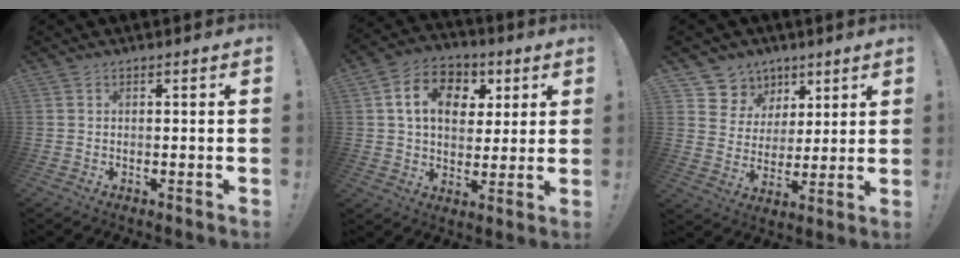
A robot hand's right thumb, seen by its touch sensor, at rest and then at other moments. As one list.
[{"total": 13.6, "force": [4.4, 10.4, 7.7], "torque": [-0.110, -0.007, 0.085]}, {"total": 9.0, "force": [4.8, 7.5, 1.3], "torque": [-0.013, -0.041, 0.097]}]